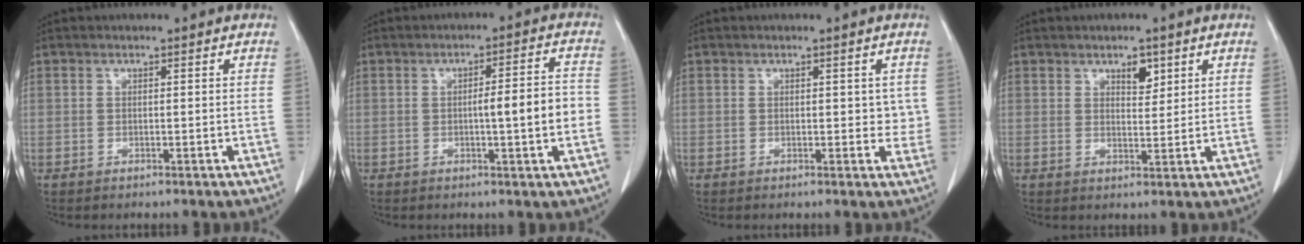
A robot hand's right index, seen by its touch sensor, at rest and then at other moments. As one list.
[{"total": 7.1, "force": [-1.0, 0.4, 7.0], "torque": [-0.100, 0.011, -0.012]}, {"total": 2.8, "force": [0.5, 1.8, 2.1], "torque": [-0.012, 0.001, 0.004]}, {"total": 3.0, "force": [1.8, 1.4, 2.0], "torque": [-0.028, -0.005, 0.032]}]